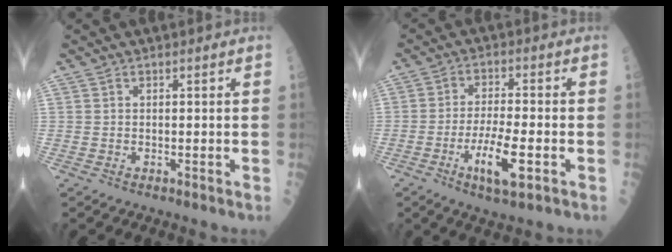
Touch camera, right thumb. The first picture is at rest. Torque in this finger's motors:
{"motor_torque": [-0.03, 0.30, 0.11, -0.16, 0.08]}